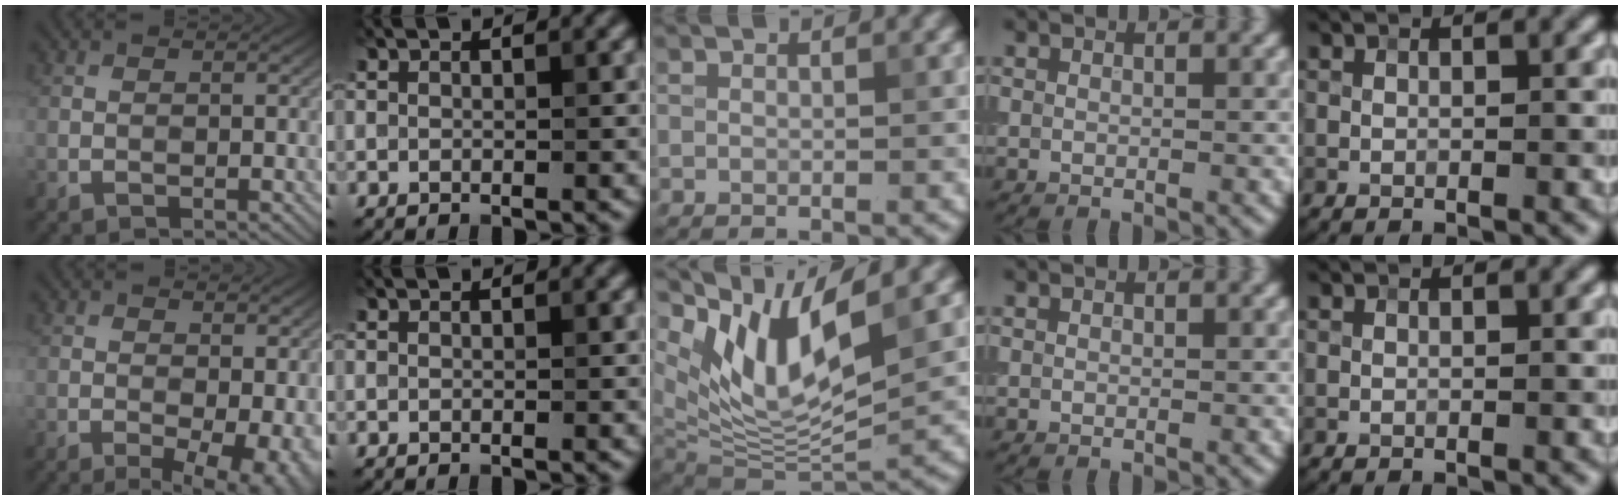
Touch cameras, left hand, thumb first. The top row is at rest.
{"thumb": {"total": 7.0, "force": [-1.8, 3.0, 6.1], "torque": [-0.089, -0.011, -0.020]}, "middle": {"total": 9.7, "force": [5.0, 3.4, 7.5], "torque": [-0.145, -0.010, 0.100]}}